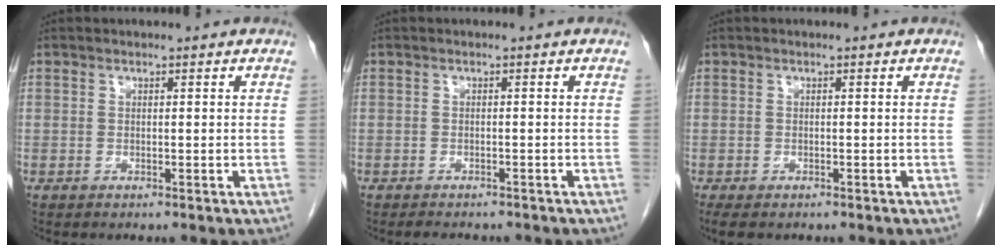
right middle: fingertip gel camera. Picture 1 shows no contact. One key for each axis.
{"total": 4.1, "fx": -3.6, "fy": 1.3, "fz": 1.6, "tx": -0.025, "ty": -0.007, "tz": -0.043}
{"total": 3.4, "fx": -2.5, "fy": 1.3, "fz": 1.8, "tx": -0.030, "ty": -0.009, "tz": -0.035}